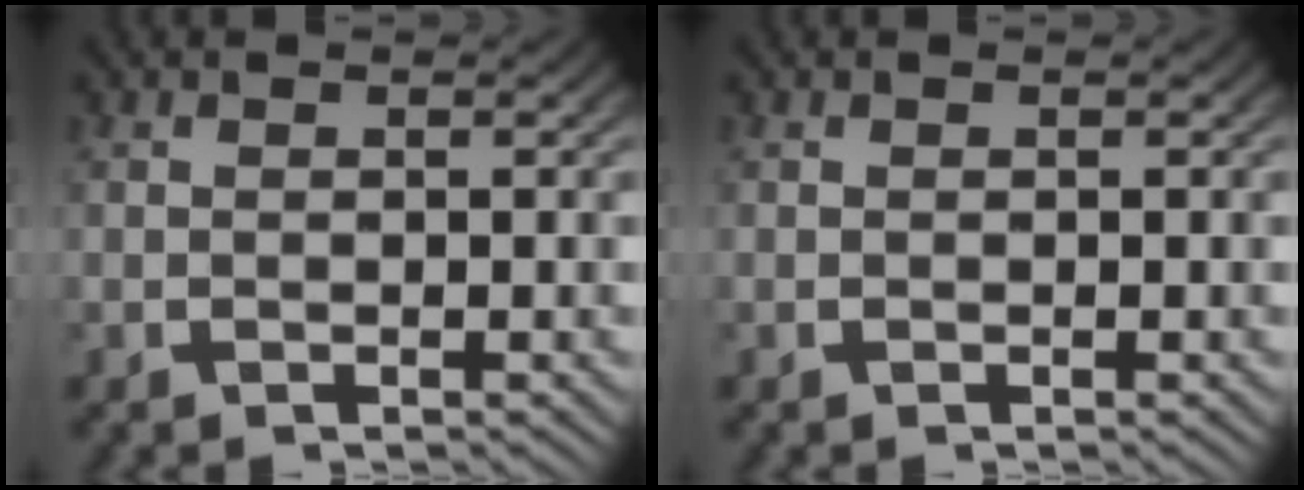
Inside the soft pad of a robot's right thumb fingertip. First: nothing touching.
{"total": 0.0}